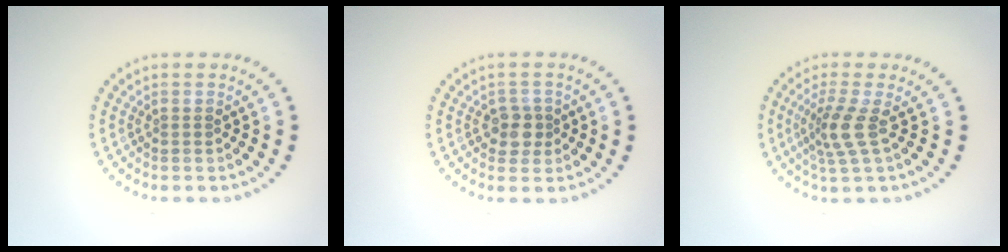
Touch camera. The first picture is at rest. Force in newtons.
{"total": 2.0, "press": 1.8, "slide": 0.9}
{"total": 2.9, "press": 2.1, "slide": 1.9}